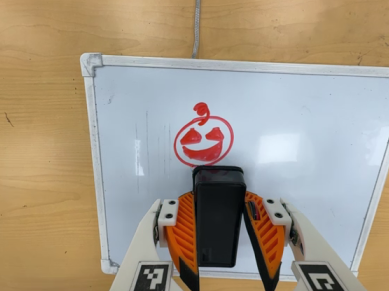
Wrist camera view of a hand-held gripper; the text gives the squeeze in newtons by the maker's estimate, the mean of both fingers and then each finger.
{"total": 4.7, "left": 3.7, "right": 5.6}